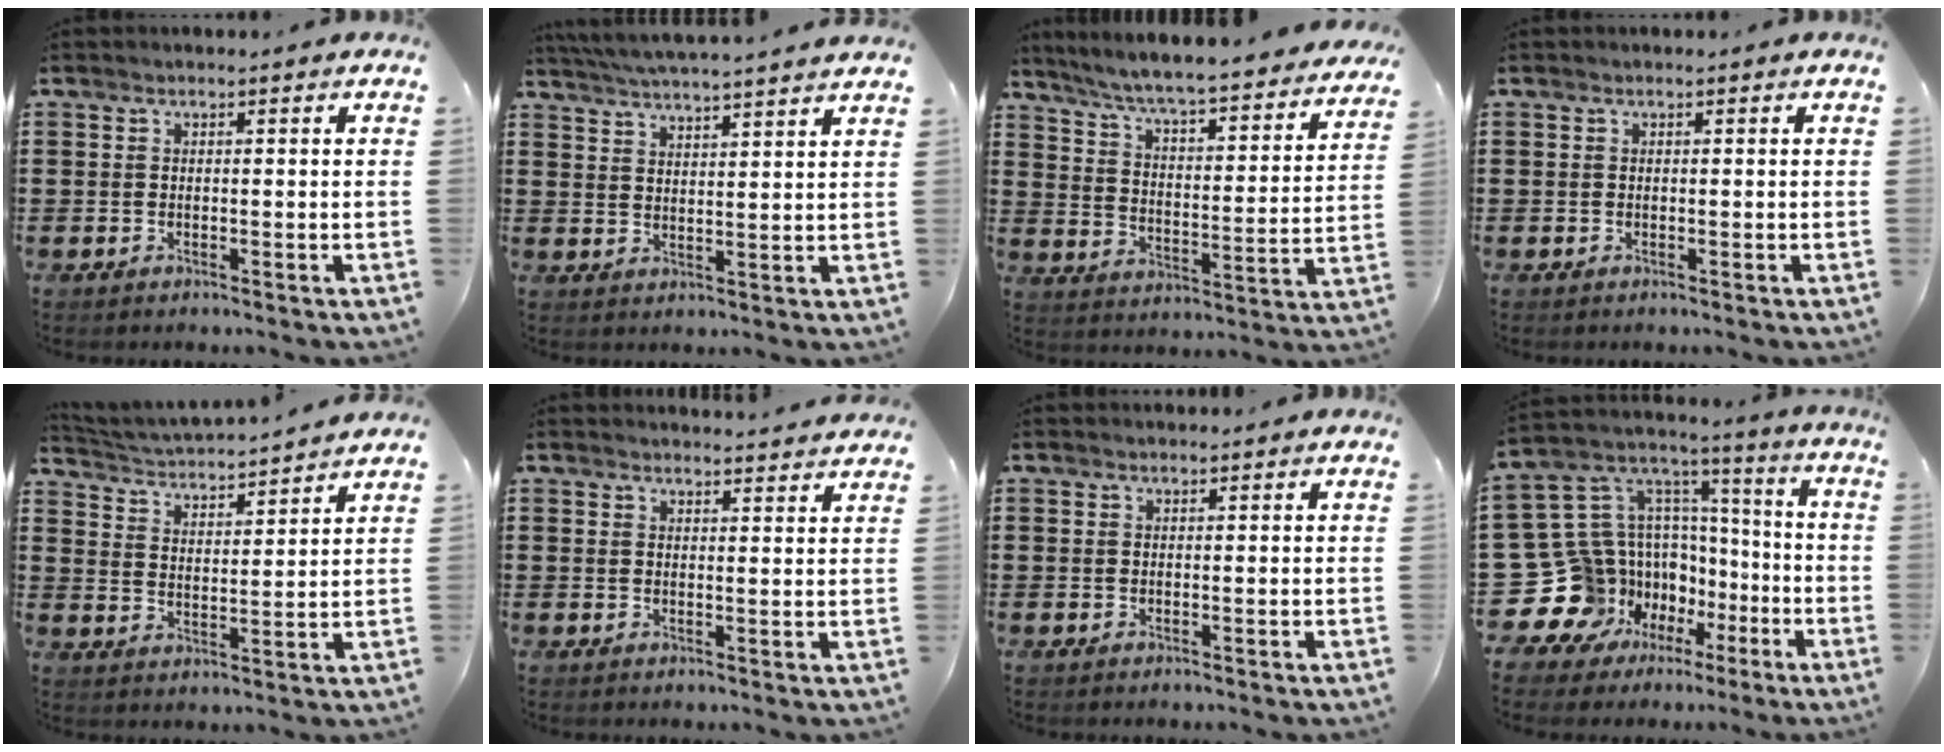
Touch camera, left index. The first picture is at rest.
{"total": 4.9, "force": [4.7, -0.8, 0.9], "torque": [-0.035, -0.024, 0.083]}
{"total": 5.5, "force": [5.1, -0.4, 2.2], "torque": [-0.066, -0.048, 0.080]}
{"total": 0.0}
{"total": 3.4, "force": [3.4, -0.3, 0.3], "torque": [-0.026, -0.033, 0.052]}
{"total": 2.6, "force": [2.6, -0.3, 0.0], "torque": [0.001, -0.013, 0.047]}
{"total": 0.6, "force": [0.6, 0.1, 0.1], "torque": [-0.004, 0.000, 0.013]}
{"total": 14.8, "force": [-5.3, 13.4, 3.4], "torque": [-0.134, -0.029, -0.048]}